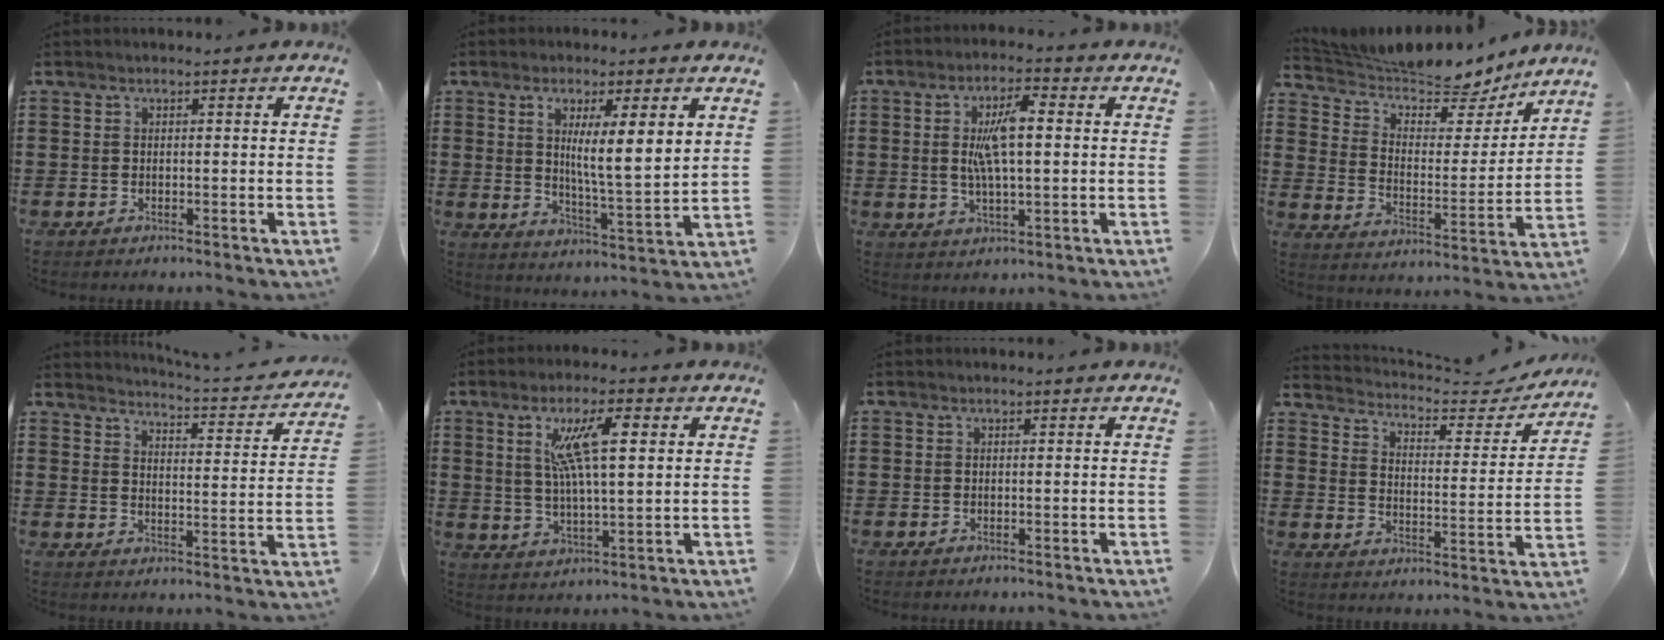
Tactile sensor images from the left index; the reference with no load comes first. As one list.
[{"total": 7.3, "force": [3.2, 0.9, 6.5], "torque": [-0.118, -0.019, 0.049]}, {"total": 7.1, "force": [1.1, 2.2, 6.6], "torque": [-0.145, 0.005, 0.012]}, {"total": 6.9, "force": [6.7, 1.4, 1.3], "torque": [-0.053, -0.053, 0.110]}, {"total": 2.8, "force": [2.8, -0.3, 0.4], "torque": [-0.022, -0.032, 0.038]}, {"total": 10.0, "force": [3.7, 2.7, 8.9], "torque": [-0.166, 0.007, 0.058]}, {"total": 0.0}, {"total": 3.7, "force": [3.6, 0.6, 0.6], "torque": [-0.036, -0.026, 0.054]}]